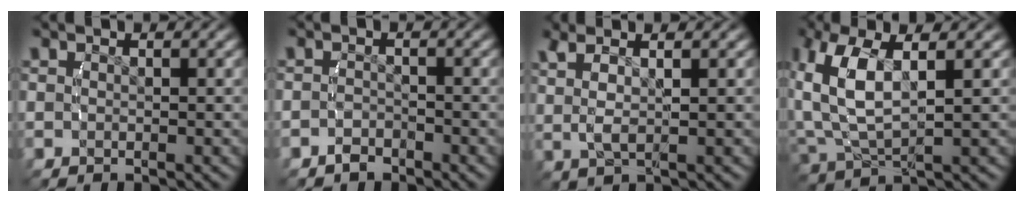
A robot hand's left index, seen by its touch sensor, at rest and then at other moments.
{"total": 1.4, "force": [-1.3, 0.5, -0.1], "torque": [0.000, -0.004, -0.022]}
{"total": 4.0, "force": [1.7, 1.3, 3.4], "torque": [-0.067, 0.010, 0.031]}
{"total": 6.8, "force": [1.4, 3.7, 5.5], "torque": [-0.152, -0.015, 0.043]}